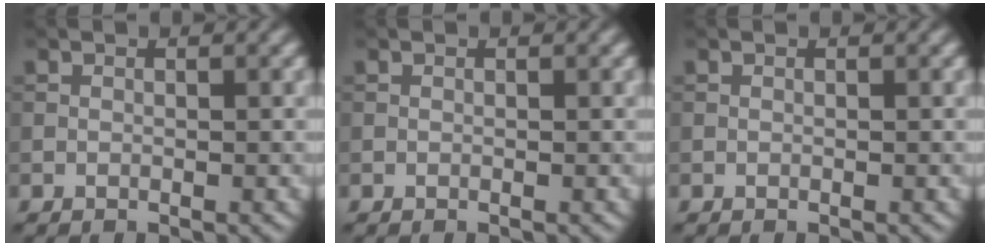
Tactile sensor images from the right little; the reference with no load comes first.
{"total": 0.0}
{"total": 0.0}